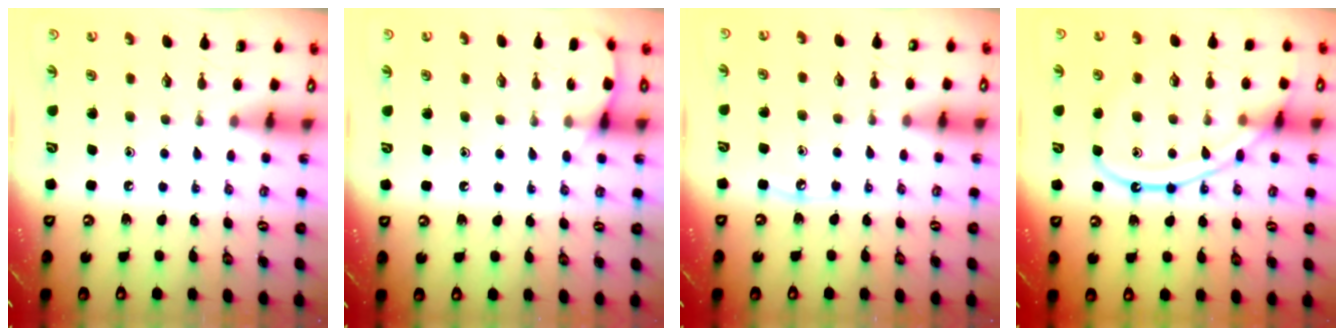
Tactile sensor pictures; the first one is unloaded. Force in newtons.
{"total": 5.3, "press": 5.2, "slide": 0.7}
{"total": 3.5, "press": 3.5, "slide": 0.4}
{"total": 12.4, "press": 12.4, "slide": 1.2}